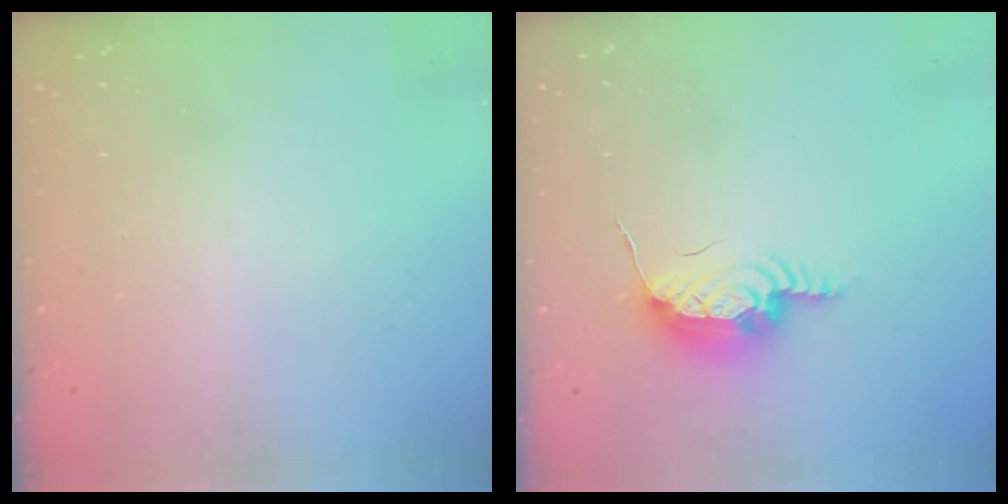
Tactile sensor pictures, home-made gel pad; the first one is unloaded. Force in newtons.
{"total": 11.1, "press": 10.8, "slide": 2.5}